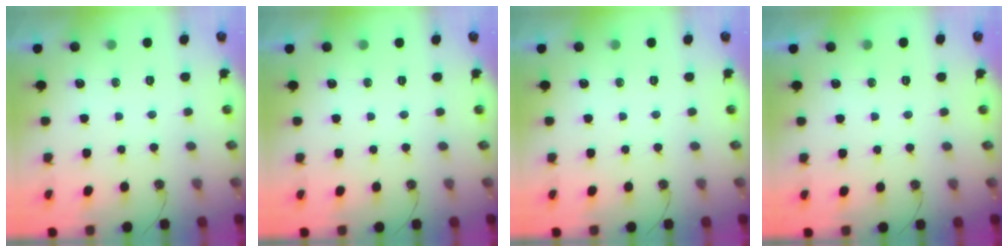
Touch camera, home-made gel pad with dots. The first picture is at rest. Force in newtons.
{"total": 0.0}
{"total": 0.0}
{"total": 0.0}